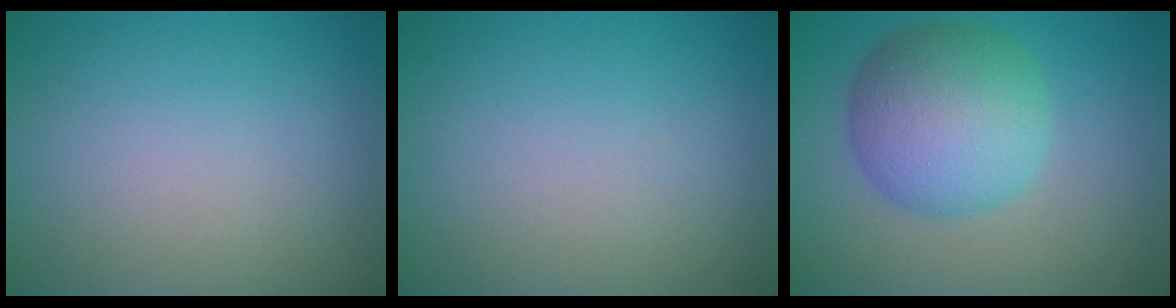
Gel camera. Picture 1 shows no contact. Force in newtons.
{"total": 0.0}
{"total": 7.8, "press": 7.8, "slide": 0.2}